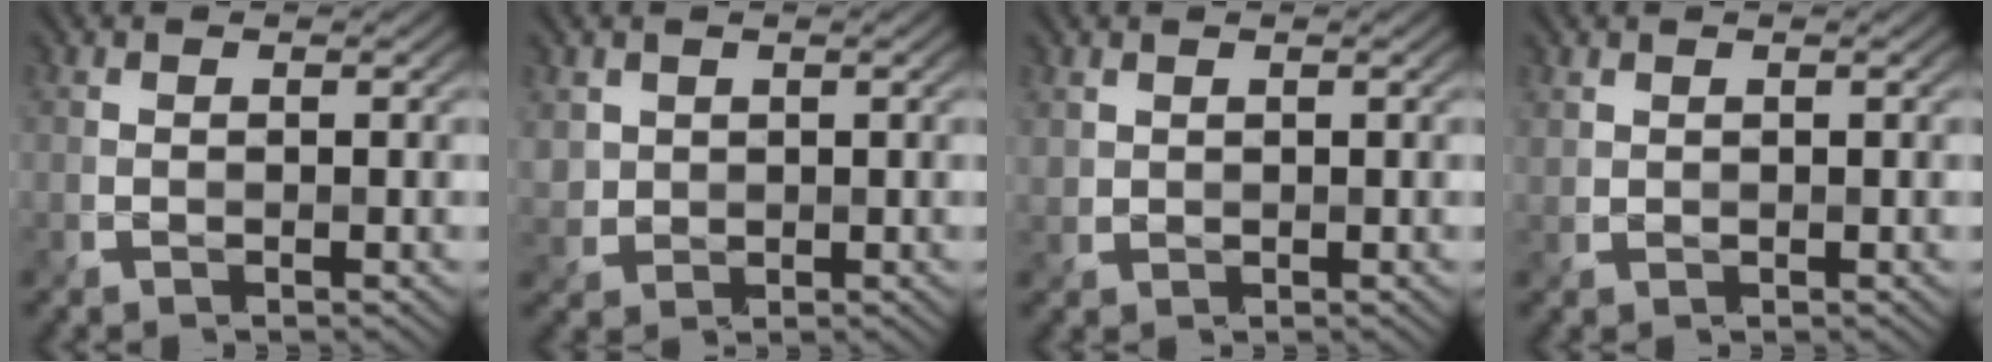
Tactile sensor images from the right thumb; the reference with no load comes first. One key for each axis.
{"total": 2.4, "fx": 1.3, "fy": 2.1, "fz": 0.4, "tx": -0.023, "ty": -0.004, "tz": 0.031}
{"total": 1.2, "fx": 0.9, "fy": 0.7, "fz": 0.1, "tx": -0.012, "ty": -0.002, "tz": 0.027}
{"total": 0.8, "fx": 0.7, "fy": 0.4, "fz": 0.0, "tx": -0.011, "ty": -0.002, "tz": 0.021}